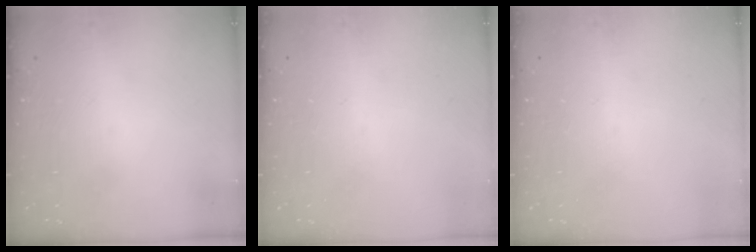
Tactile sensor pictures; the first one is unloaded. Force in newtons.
{"total": 0.0}
{"total": 0.0}